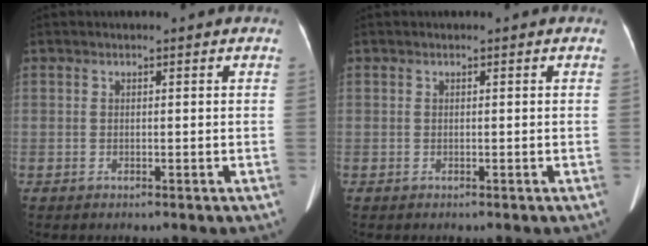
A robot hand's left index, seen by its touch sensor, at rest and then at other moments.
{"total": 0.0}